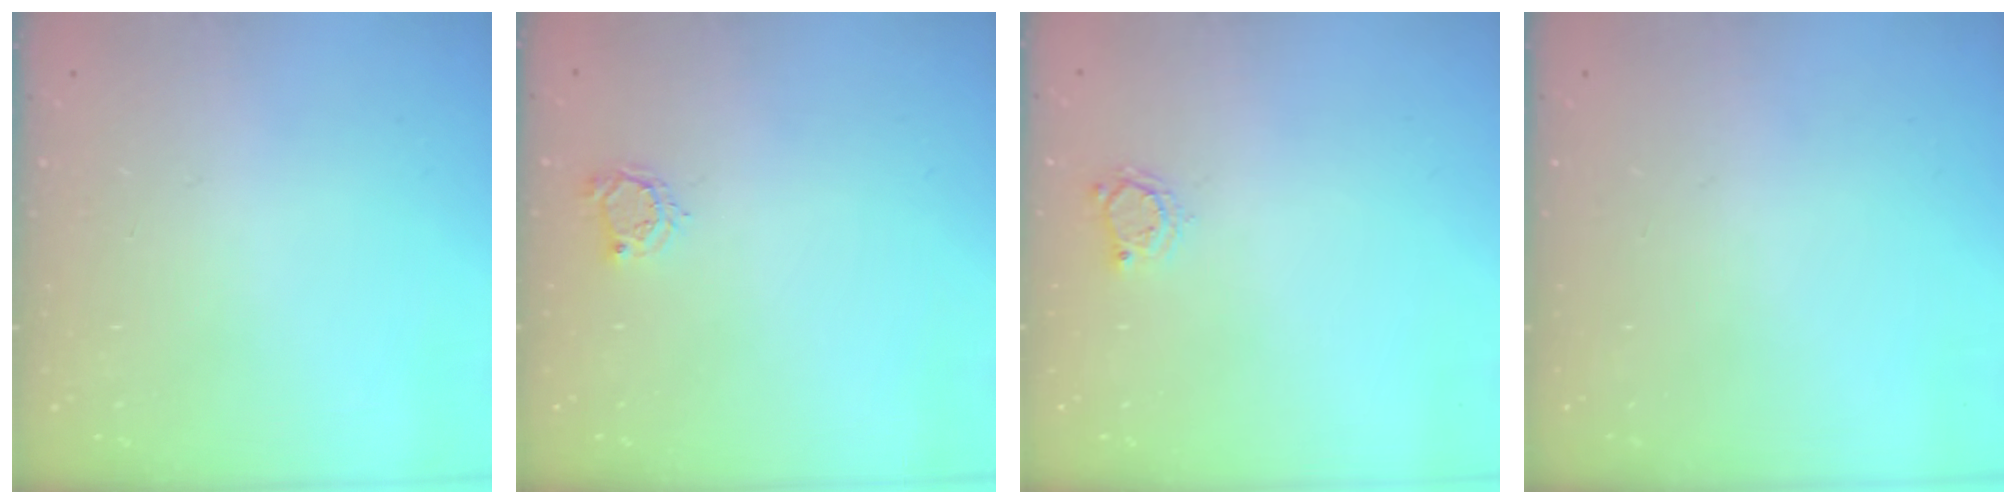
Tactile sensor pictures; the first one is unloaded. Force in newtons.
{"total": 4.5, "press": 4.4, "slide": 0.4}
{"total": 2.9, "press": 2.9, "slide": 0.3}
{"total": 0.0}